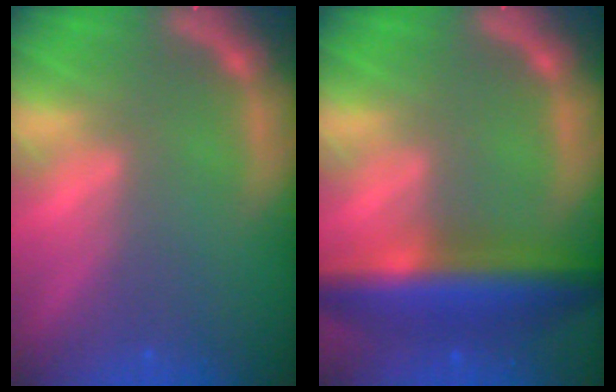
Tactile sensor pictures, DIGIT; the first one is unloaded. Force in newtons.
{"total": 8.5}